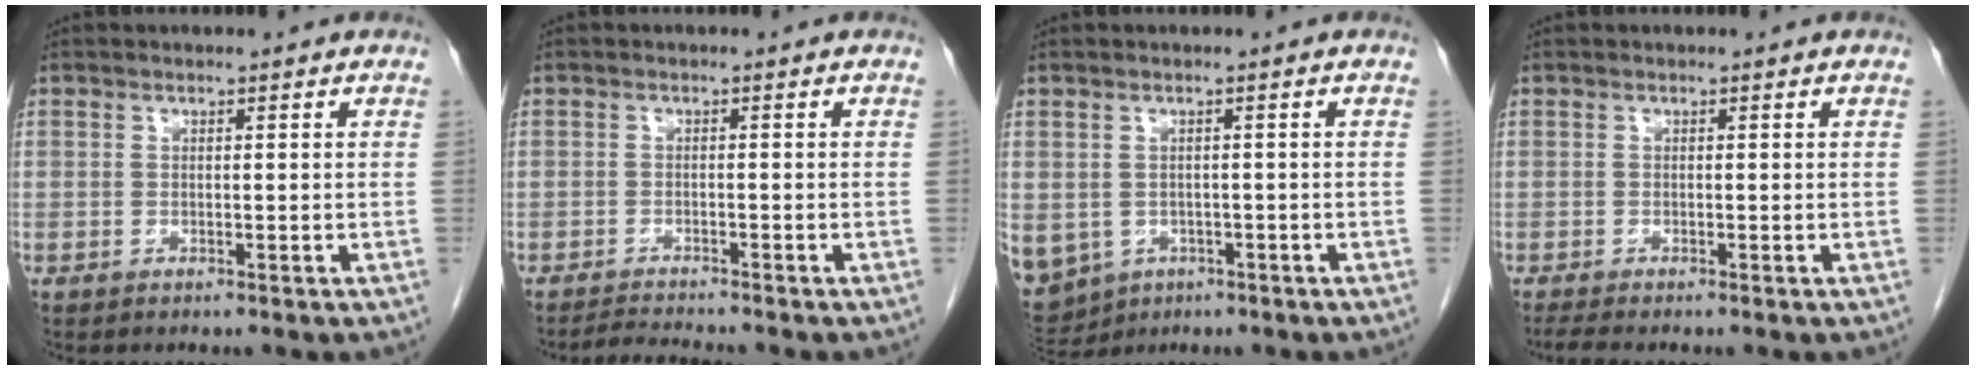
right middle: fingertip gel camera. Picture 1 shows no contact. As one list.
[{"total": 3.5, "force": [-3.3, -0.6, 0.8], "torque": [-0.018, -0.017, -0.055]}, {"total": 18.0, "force": [-7.0, 15.2, 6.8], "torque": [-0.260, -0.012, -0.090]}, {"total": 2.0, "force": [-1.8, -0.1, 1.0], "torque": [-0.024, -0.007, -0.032]}]